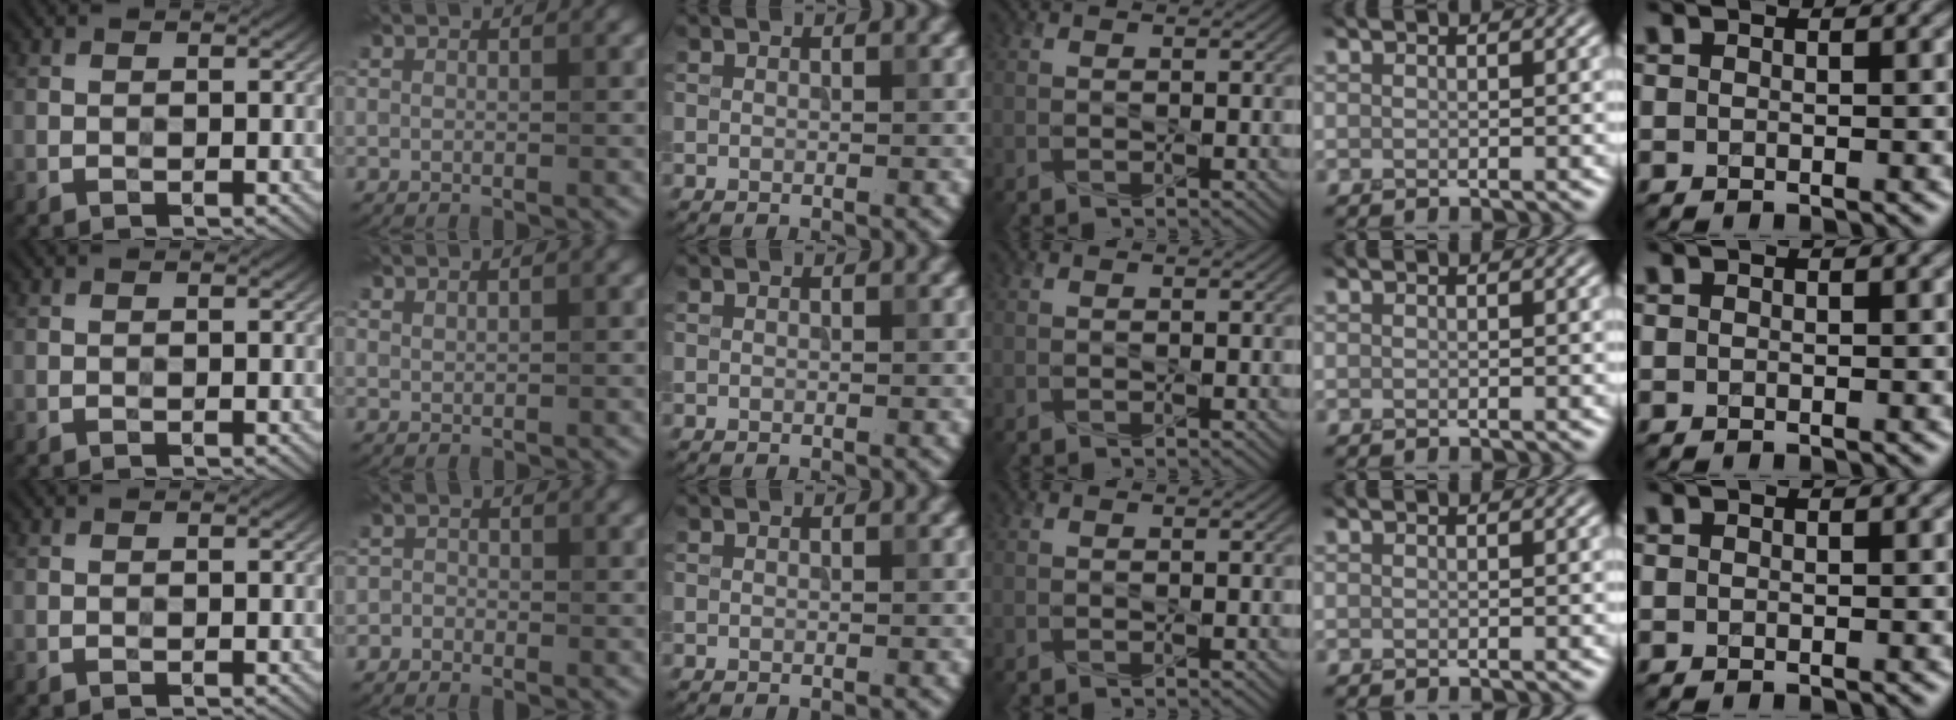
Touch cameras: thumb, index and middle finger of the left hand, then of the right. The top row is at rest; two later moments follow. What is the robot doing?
{"motion": "press", "object": "sticky note"}